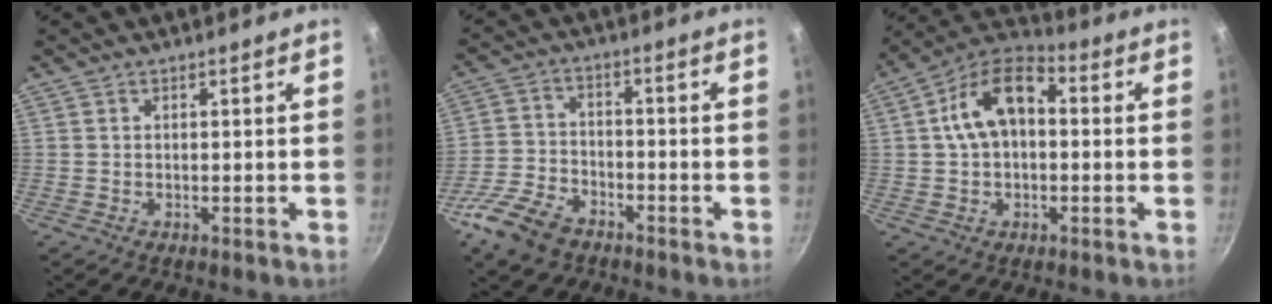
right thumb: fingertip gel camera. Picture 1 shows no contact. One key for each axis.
{"total": 9.7, "fx": -6.2, "fy": 5.5, "fz": 5.2, "tx": -0.099, "ty": 0.032, "tz": -0.127}
{"total": 12.9, "fx": 1.4, "fy": 8.2, "fz": 9.8, "tx": -0.152, "ty": 0.037, "tz": 0.007}